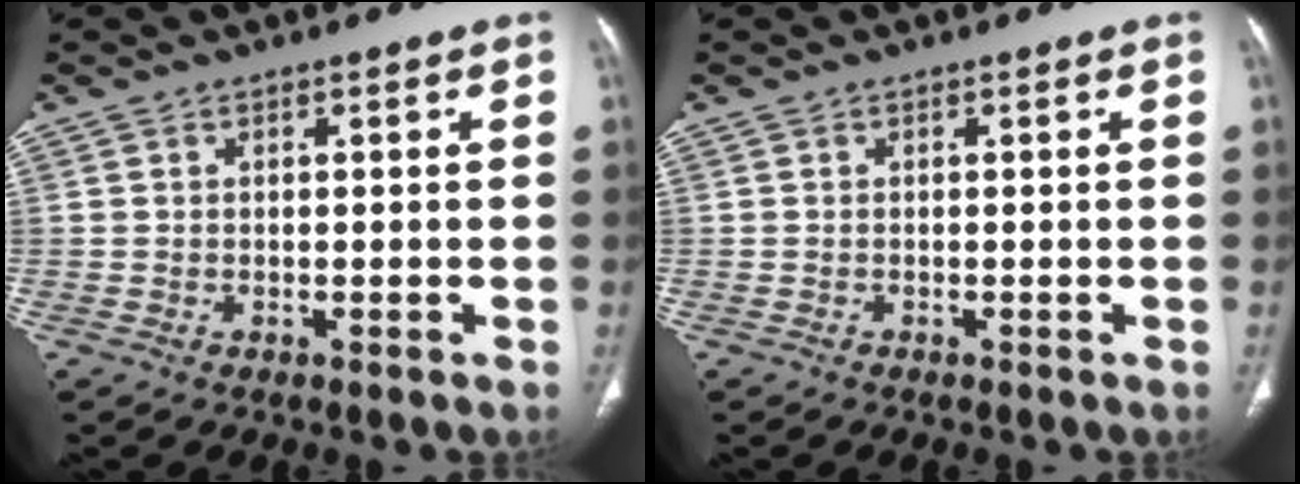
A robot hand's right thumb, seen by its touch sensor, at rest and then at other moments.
{"total": 0.0}